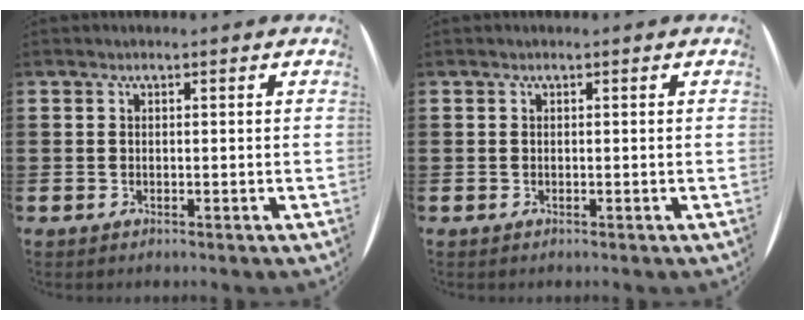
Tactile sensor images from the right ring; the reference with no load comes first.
{"total": 0.0}